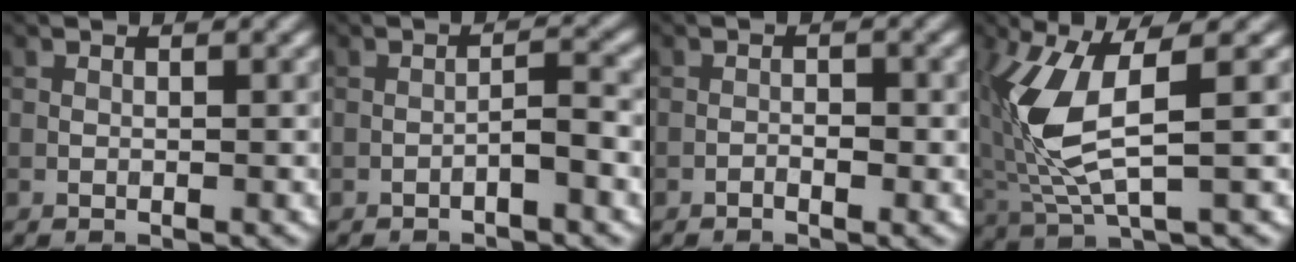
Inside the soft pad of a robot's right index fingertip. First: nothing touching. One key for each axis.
{"total": 1.7, "fx": -1.1, "fy": 0.1, "fz": 1.3, "tx": -0.021, "ty": 0.010, "tz": -0.021}
{"total": 1.2, "fx": -0.6, "fy": 0.5, "fz": 0.8, "tx": -0.011, "ty": 0.002, "tz": -0.012}
{"total": 6.7, "fx": 1.2, "fy": 2.2, "fz": 6.2, "tx": -0.161, "ty": -0.008, "tz": 0.033}